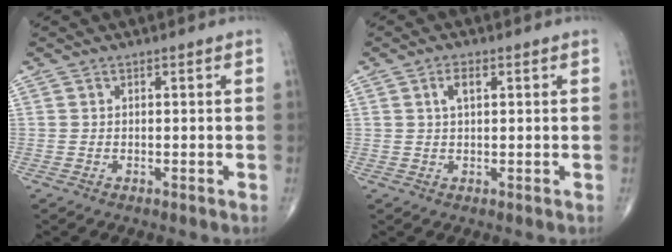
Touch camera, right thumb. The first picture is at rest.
{"total": 3.0, "force": [1.1, 1.4, 2.5], "torque": [-0.046, 0.004, 0.021]}